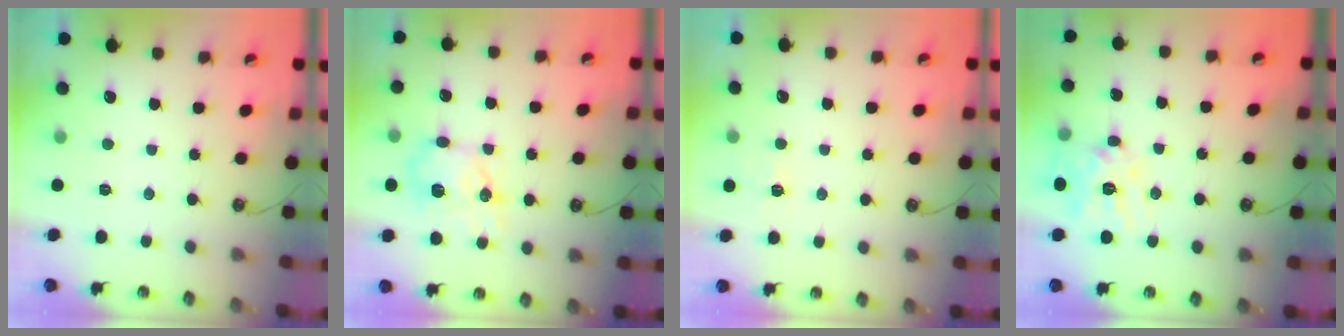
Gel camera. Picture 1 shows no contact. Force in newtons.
{"total": 11.8, "press": 11.7, "slide": 0.7}
{"total": 2.8, "press": 2.8, "slide": 0.4}
{"total": 14.7, "press": 14.6, "slide": 1.8}